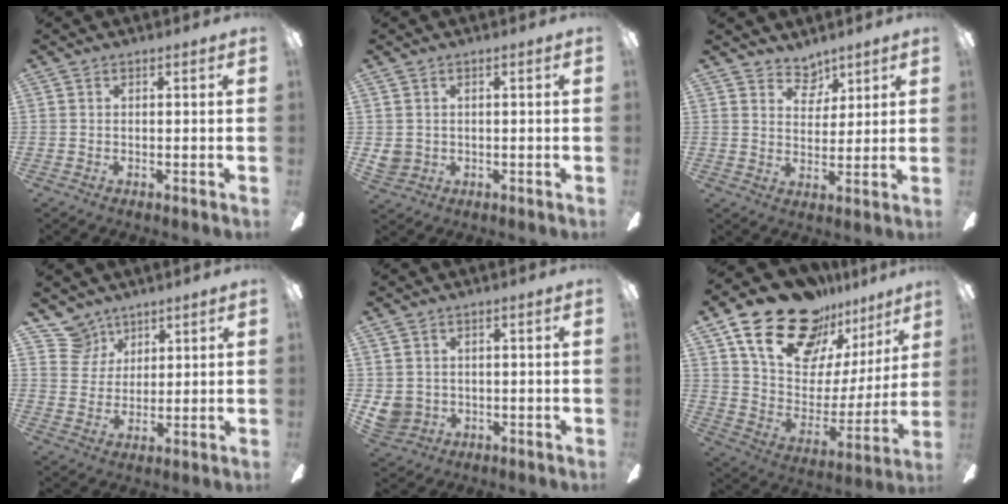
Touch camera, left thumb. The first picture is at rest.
{"total": 3.1, "force": [0.7, 2.9, 0.8], "torque": [-0.020, 0.007, 0.016]}
{"total": 5.8, "force": [4.6, 3.3, 1.3], "torque": [-0.009, -0.027, 0.081]}
{"total": 8.3, "force": [6.0, 5.8, 0.4], "torque": [-0.023, -0.031, 0.119]}
{"total": 4.6, "force": [0.5, 4.4, 1.2], "torque": [-0.037, 0.002, 0.008]}
{"total": 24.1, "force": [17.0, 12.7, 11.3], "torque": [-0.193, -0.105, 0.313]}